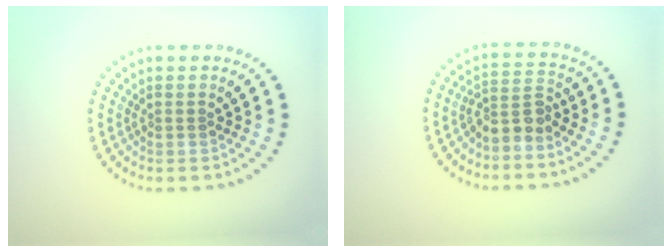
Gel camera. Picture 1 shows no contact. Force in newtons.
{"total": 2.6, "press": 2.0, "slide": 1.7}